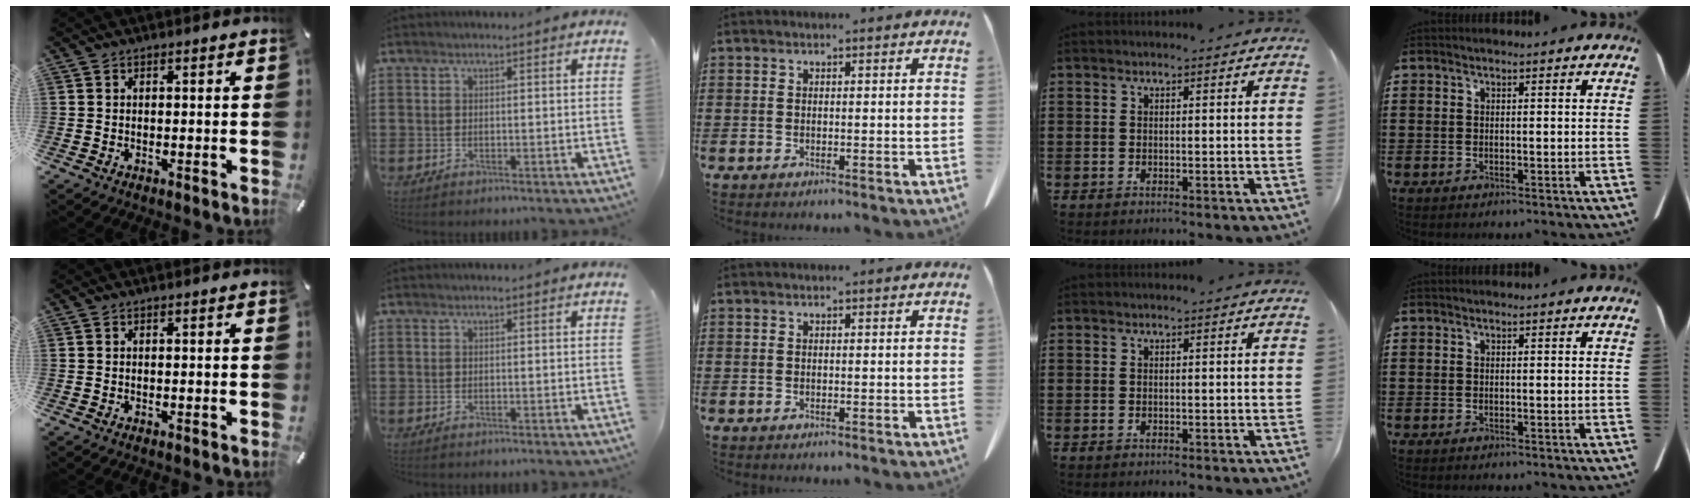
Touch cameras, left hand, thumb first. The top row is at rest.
{}